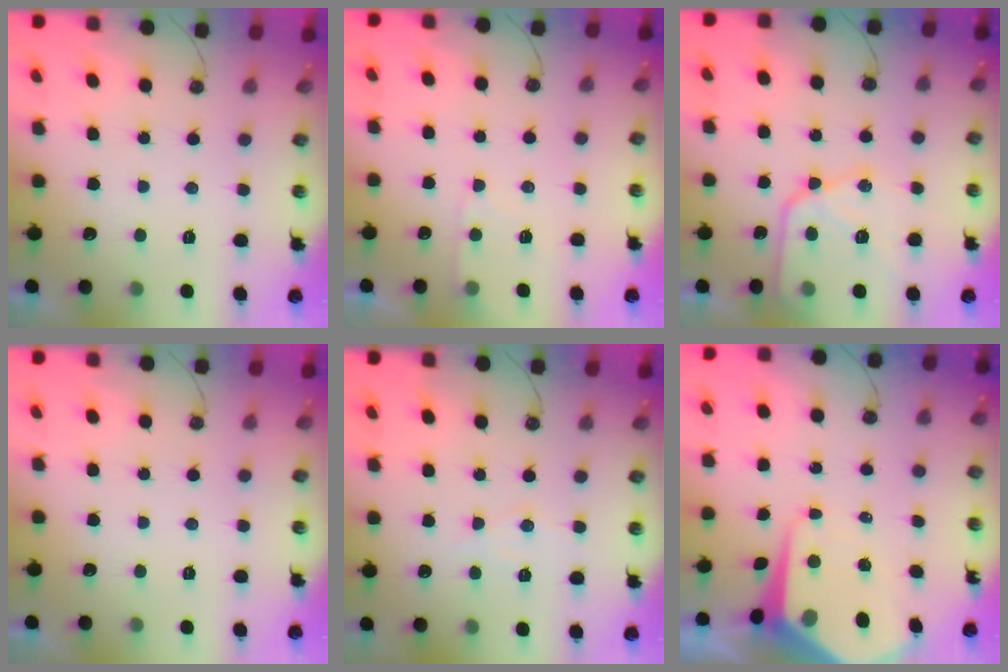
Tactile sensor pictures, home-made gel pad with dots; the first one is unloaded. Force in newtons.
{"total": 5.4, "press": 5.3, "slide": 0.7}
{"total": 14.7, "press": 14.7, "slide": 1.5}
{"total": 0.0}
{"total": 6.4, "press": 6.4, "slide": 0.5}
{"total": 10.5, "press": 10.5, "slide": 0.8}